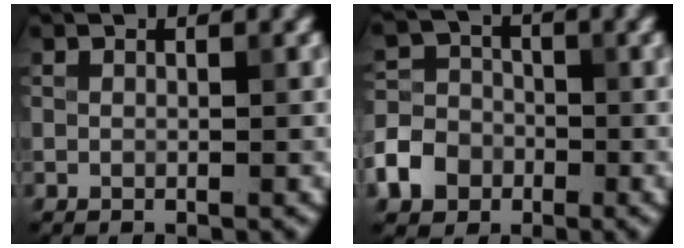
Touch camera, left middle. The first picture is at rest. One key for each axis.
{"total": 5.9, "fx": -2.9, "fy": 4.7, "fz": 2.1, "tx": -0.033, "ty": -0.012, "tz": -0.066}